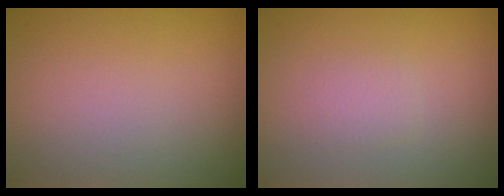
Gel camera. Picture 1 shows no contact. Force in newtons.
{"total": 1.0, "press": 1.0, "slide": 0.0}